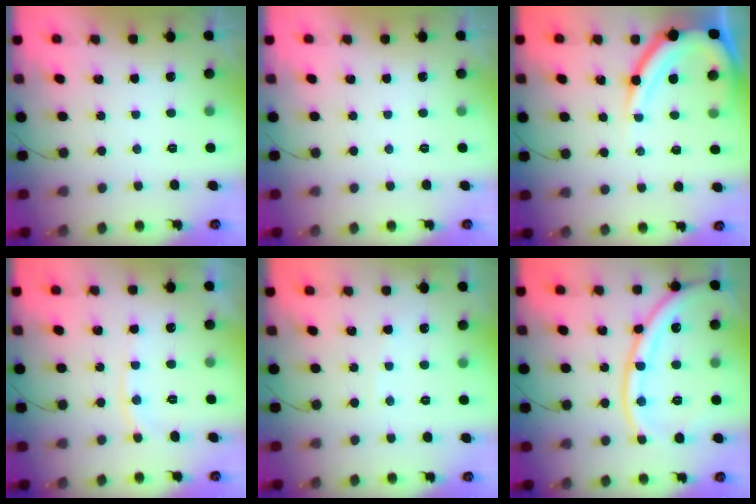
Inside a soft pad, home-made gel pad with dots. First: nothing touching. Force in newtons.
{"total": 0.0}
{"total": 12.4, "press": 12.4, "slide": 1.3}
{"total": 7.0, "press": 6.9, "slide": 1.0}
{"total": 1.8, "press": 1.8, "slide": 0.2}
{"total": 17.8, "press": 17.7, "slide": 1.8}